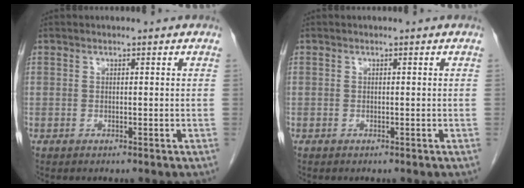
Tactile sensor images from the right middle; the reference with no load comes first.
{"total": 0.0}